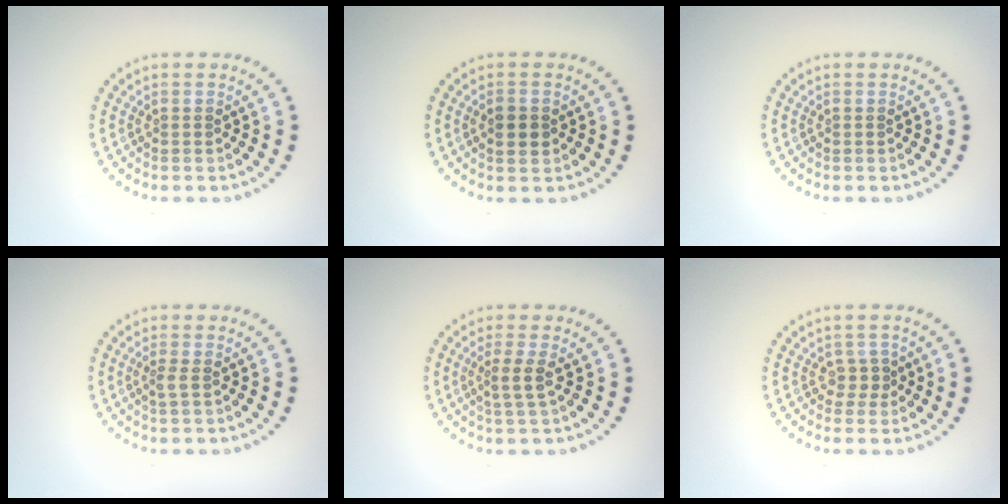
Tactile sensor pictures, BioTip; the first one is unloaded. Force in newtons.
{"total": 2.2, "press": 2.2, "slide": 0.2}
{"total": 0.0}
{"total": 0.9, "press": 0.7, "slide": 0.6}
{"total": 1.8, "press": 1.3, "slide": 1.2}
{"total": 1.4, "press": 0.9, "slide": 1.0}